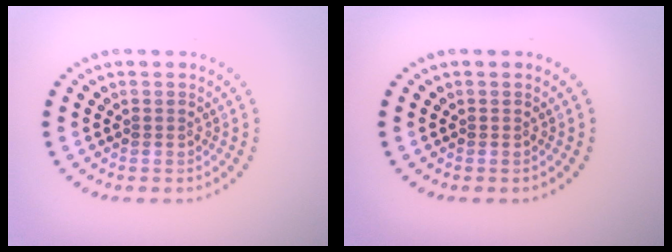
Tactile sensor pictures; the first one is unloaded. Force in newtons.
{"total": 0.0}